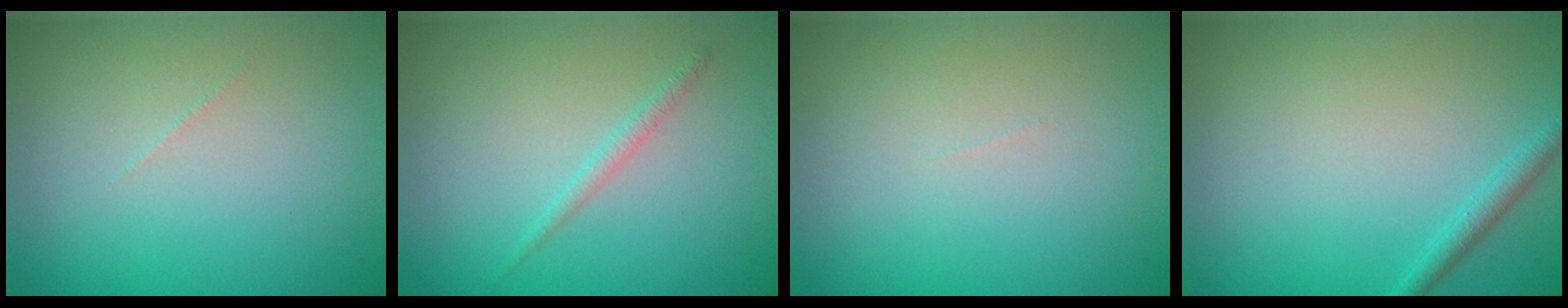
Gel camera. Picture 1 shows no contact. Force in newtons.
{"total": 1.0, "press": 1.0, "slide": 0.1}
{"total": 0.0}
{"total": 1.4, "press": 1.4, "slide": 0.1}